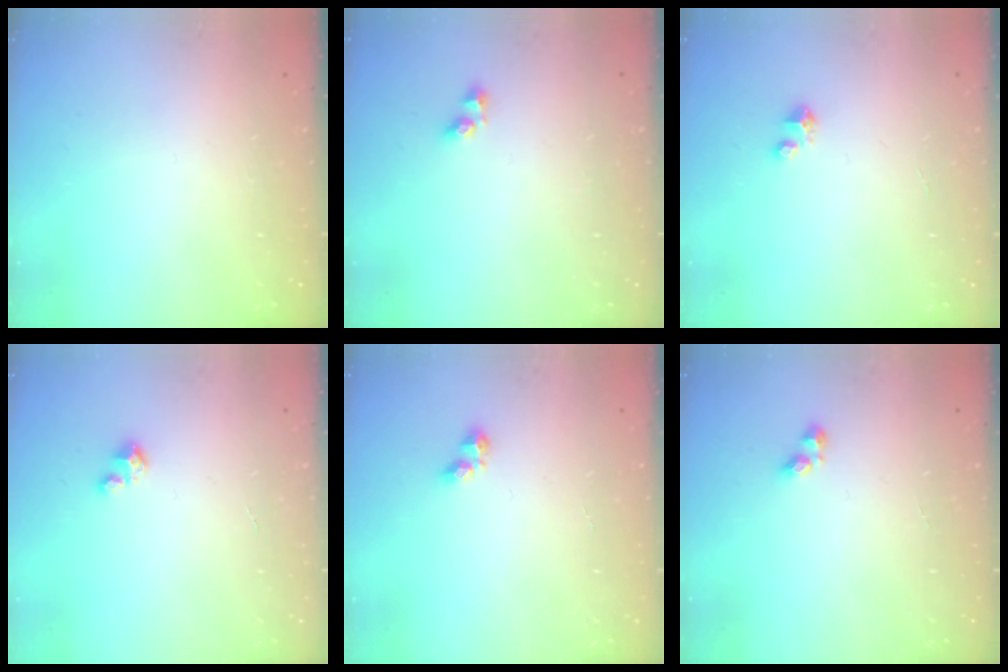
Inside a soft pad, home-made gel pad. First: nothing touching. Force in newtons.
{"total": 4.5, "press": 4.5, "slide": 0.4}
{"total": 2.1, "press": 2.1, "slide": 0.1}
{"total": 2.7, "press": 2.7, "slide": 0.2}
{"total": 2.6, "press": 2.5, "slide": 0.5}
{"total": 3.0, "press": 2.9, "slide": 0.6}